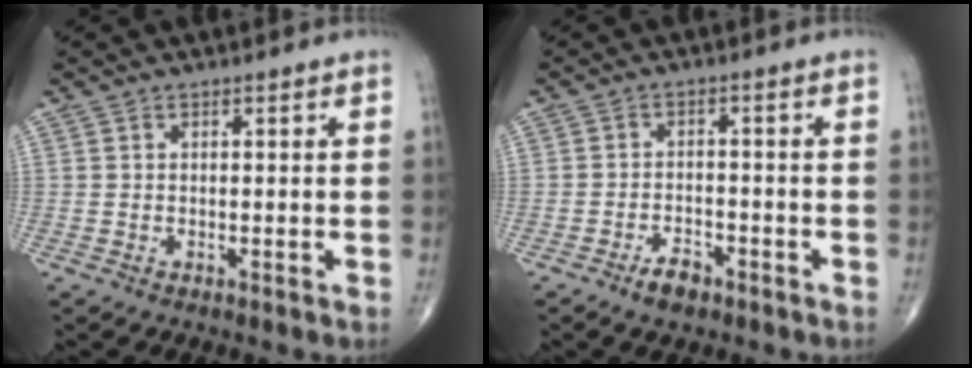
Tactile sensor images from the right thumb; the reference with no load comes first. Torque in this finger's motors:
{"motor_torque": [0.73, -0.16, -0.17, -0.37, 0.04]}